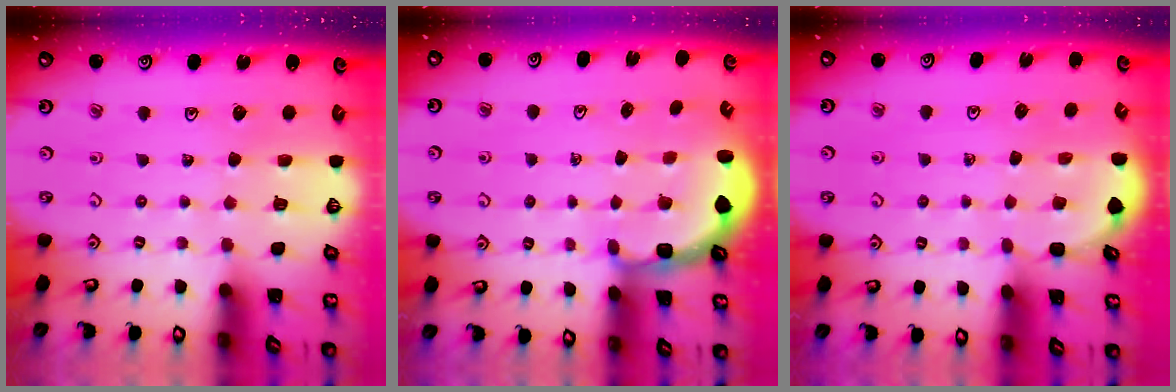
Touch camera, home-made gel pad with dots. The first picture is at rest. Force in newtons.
{"total": 2.7, "press": 2.1, "slide": 1.7}
{"total": 0.9, "press": 0.9, "slide": 0.1}